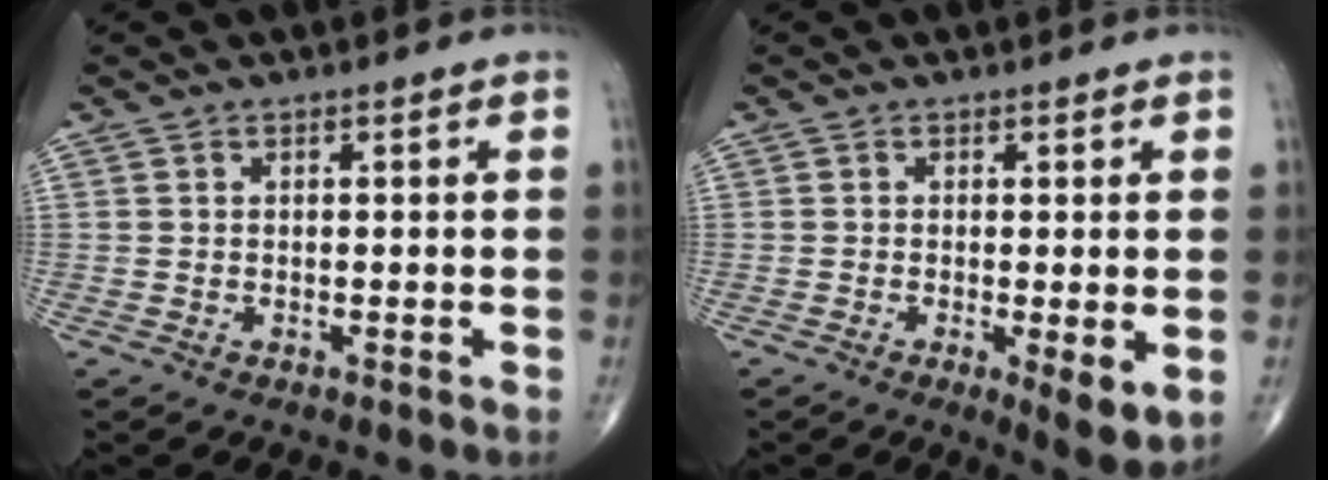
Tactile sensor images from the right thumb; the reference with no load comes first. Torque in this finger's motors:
{"motor_torque": [-0.31, 0.41, -0.26, -0.26, 0.01]}